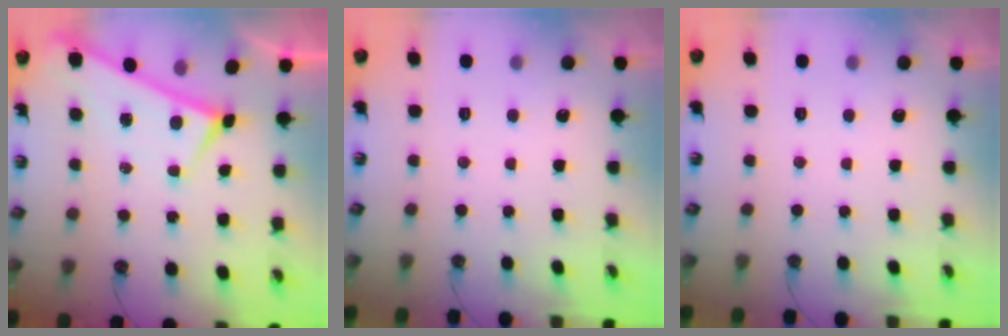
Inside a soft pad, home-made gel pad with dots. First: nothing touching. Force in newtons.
{"total": 0.0}
{"total": 0.0}